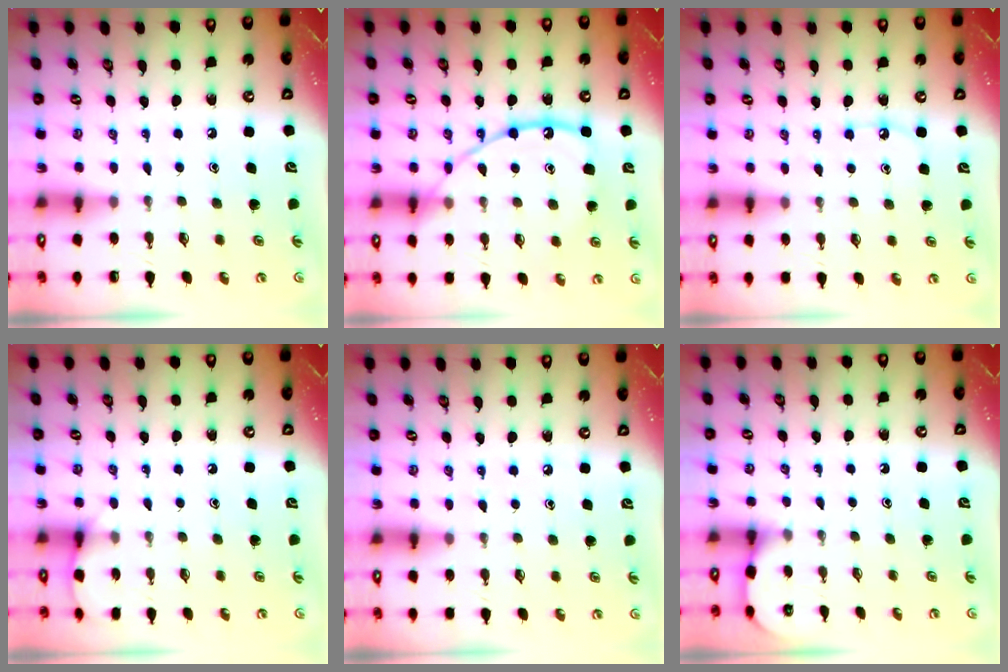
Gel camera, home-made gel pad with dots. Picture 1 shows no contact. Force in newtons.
{"total": 13.9, "press": 13.9, "slide": 1.2}
{"total": 5.1, "press": 5.1, "slide": 0.5}
{"total": 6.0, "press": 5.9, "slide": 0.7}
{"total": 4.0, "press": 4.0, "slide": 0.6}
{"total": 2.5, "press": 2.5, "slide": 0.2}